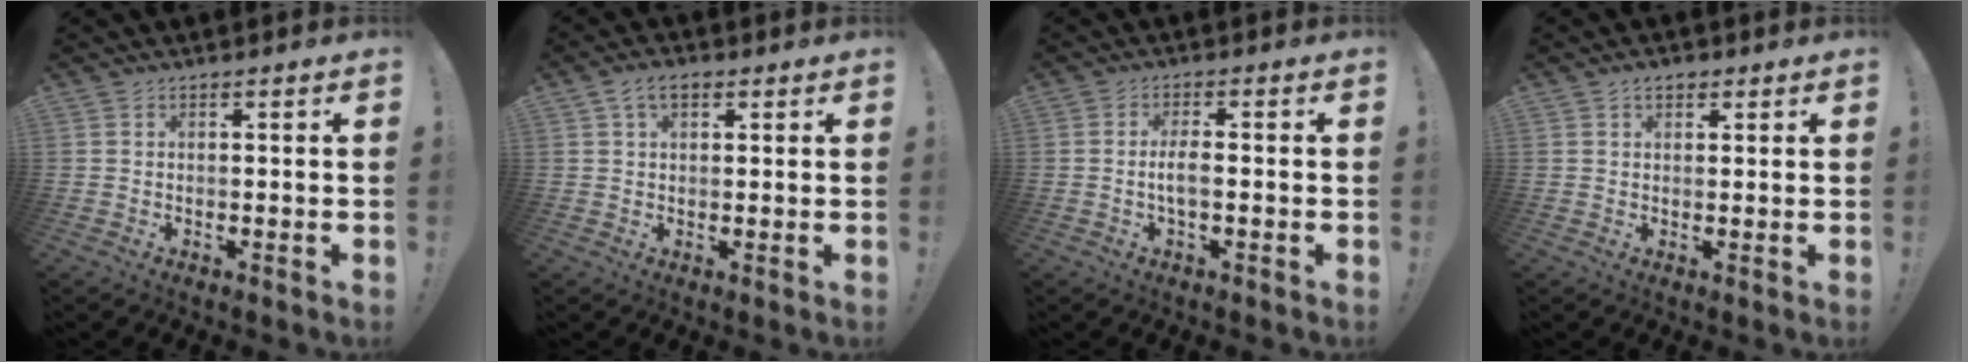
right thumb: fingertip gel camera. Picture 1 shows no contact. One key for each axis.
{"total": 5.2, "fx": 2.4, "fy": 3.0, "fz": 3.5, "tx": -0.060, "ty": 0.001, "tz": 0.045}
{"total": 4.1, "fx": -0.9, "fy": 0.9, "fz": 3.9, "tx": -0.084, "ty": -0.002, "tz": -0.020}
{"total": 2.8, "fx": 1.5, "fy": 1.8, "fz": 1.6, "tx": -0.021, "ty": -0.003, "tz": 0.025}